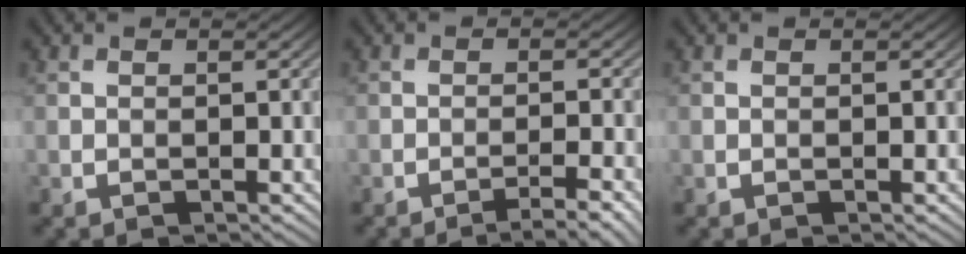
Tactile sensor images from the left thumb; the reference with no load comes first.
{"total": 3.3, "force": [-2.5, -0.3, 2.2], "torque": [-0.036, 0.007, -0.037]}
{"total": 0.0}